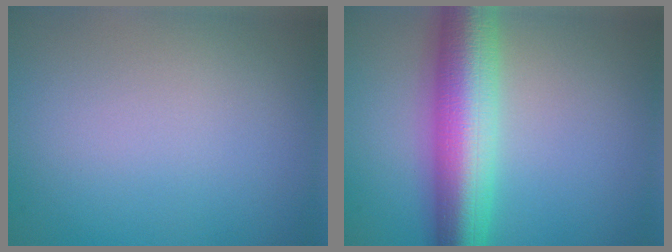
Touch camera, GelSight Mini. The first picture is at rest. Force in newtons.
{"total": 9.9, "press": 9.9, "slide": 0.1}